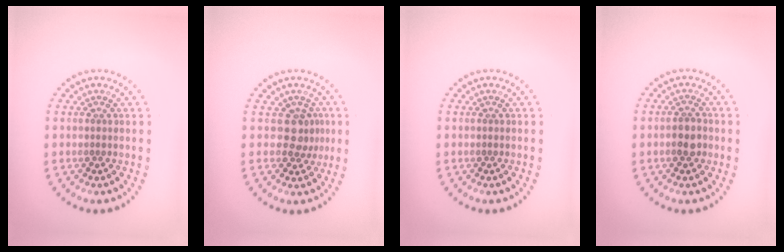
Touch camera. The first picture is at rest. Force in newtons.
{"total": 2.3, "press": 1.9, "slide": 1.4}
{"total": 0.0}
{"total": 2.0, "press": 1.9, "slide": 0.6}